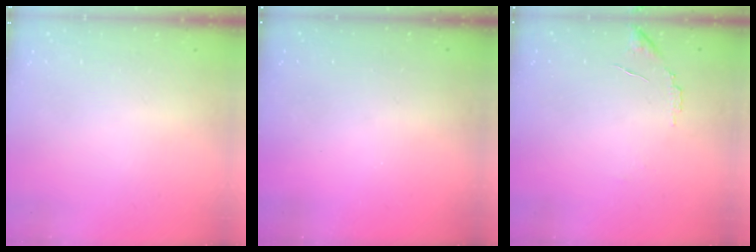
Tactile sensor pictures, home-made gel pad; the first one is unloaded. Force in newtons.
{"total": 3.1, "press": 3.1, "slide": 0.1}
{"total": 6.9, "press": 6.9, "slide": 0.4}